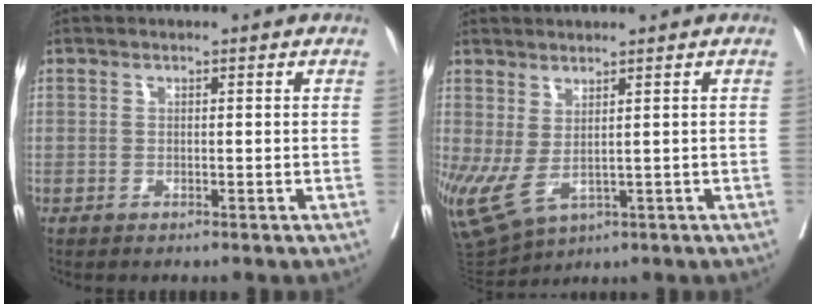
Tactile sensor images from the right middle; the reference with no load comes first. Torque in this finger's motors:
{"motor_torque": [1.24, -0.44, 0.56, 0.21]}